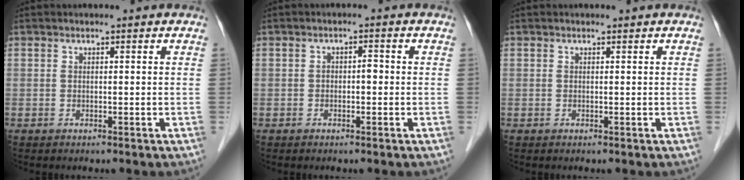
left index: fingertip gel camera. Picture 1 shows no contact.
{"total": 1.4, "force": [-0.3, 0.7, 1.2], "torque": [-0.013, 0.008, -0.008]}
{"total": 0.0}